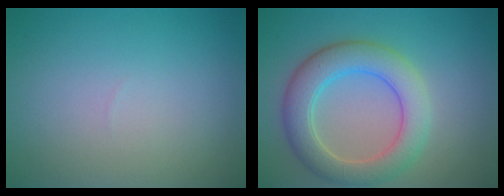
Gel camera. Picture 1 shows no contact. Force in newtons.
{"total": 5.8, "press": 5.8, "slide": 0.2}